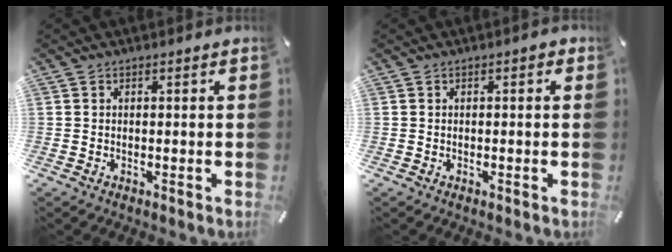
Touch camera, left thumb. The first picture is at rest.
{"total": 0.8, "force": [-0.2, 0.4, 0.6], "torque": [-0.010, 0.002, -0.004]}